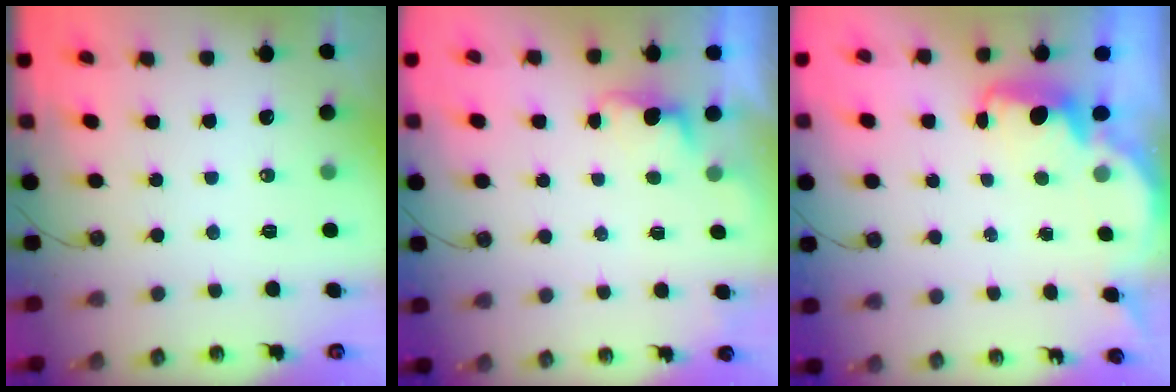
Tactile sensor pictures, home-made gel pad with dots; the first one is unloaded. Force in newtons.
{"total": 1.1, "press": 0.8, "slide": 0.7}
{"total": 2.2, "press": 2.1, "slide": 0.6}